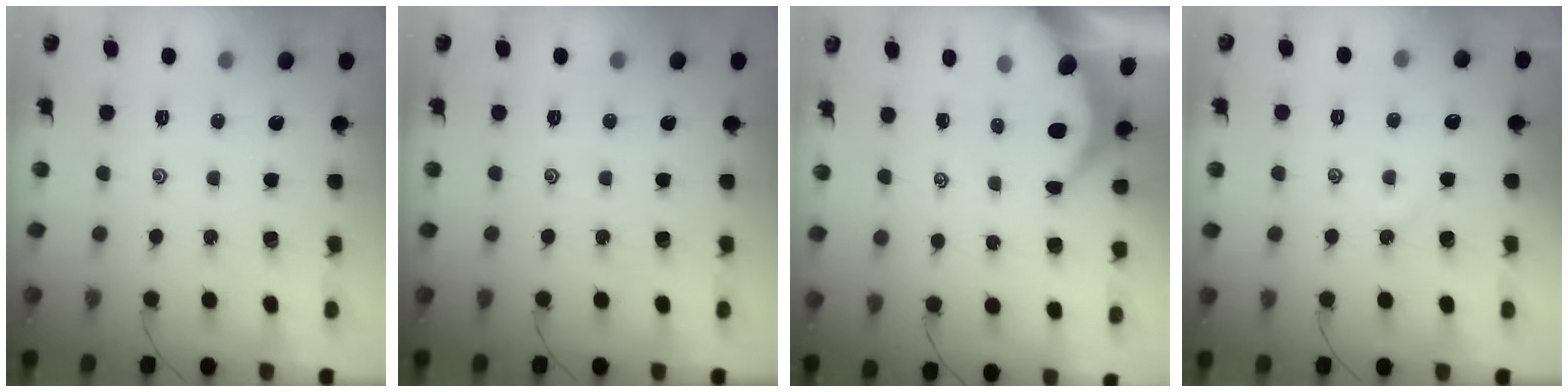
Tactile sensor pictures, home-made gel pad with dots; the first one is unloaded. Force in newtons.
{"total": 0.0}
{"total": 3.6, "press": 3.6, "slide": 0.4}
{"total": 2.7, "press": 2.7, "slide": 0.4}